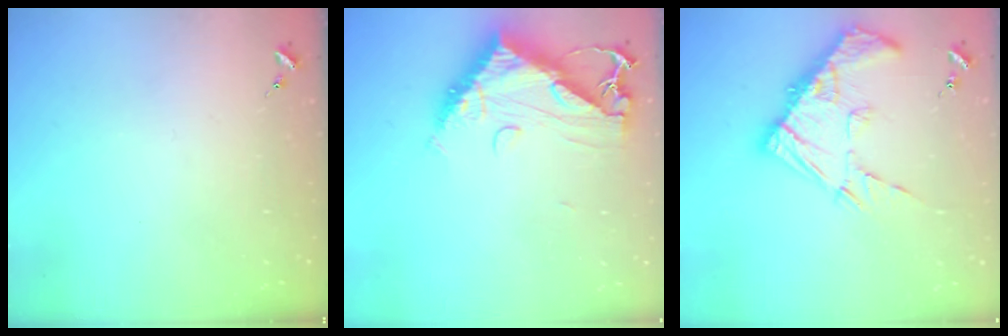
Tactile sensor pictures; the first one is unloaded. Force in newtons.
{"total": 11.6, "press": 11.6, "slide": 1.1}
{"total": 15.9, "press": 15.8, "slide": 1.5}